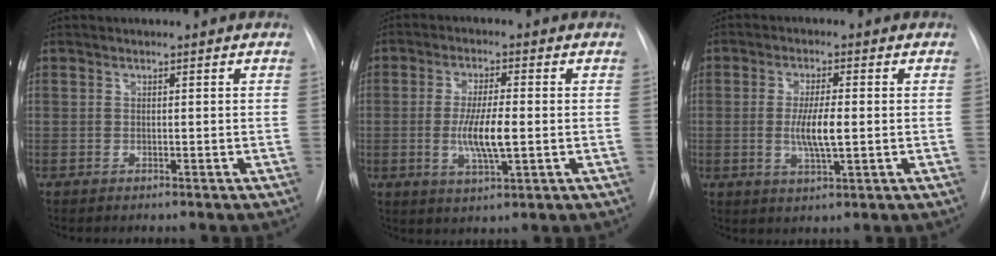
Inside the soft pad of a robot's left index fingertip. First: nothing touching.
{"total": 7.3, "force": [-1.6, 1.2, 7.0], "torque": [-0.137, -0.014, -0.026]}
{"total": 5.8, "force": [-1.2, 0.8, 5.6], "torque": [-0.111, -0.014, -0.018]}